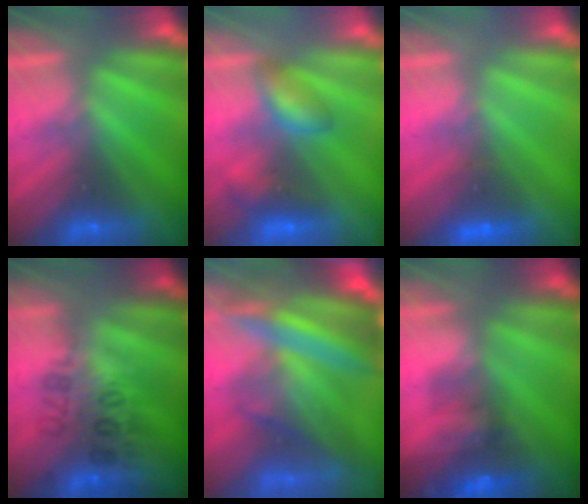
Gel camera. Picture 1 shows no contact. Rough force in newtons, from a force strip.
{"total": 2.9}
{"total": 1.7}
{"total": 2.9}
{"total": 7.6}
{"total": 4.2}